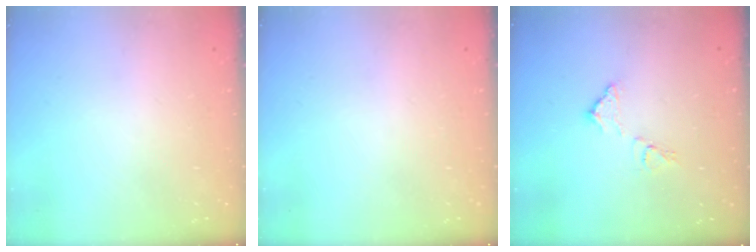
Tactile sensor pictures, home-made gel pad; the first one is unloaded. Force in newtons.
{"total": 0.0}
{"total": 9.7, "press": 9.7, "slide": 0.3}